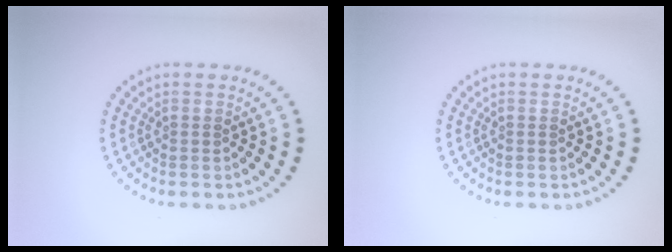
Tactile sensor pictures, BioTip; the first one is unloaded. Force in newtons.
{"total": 0.0}